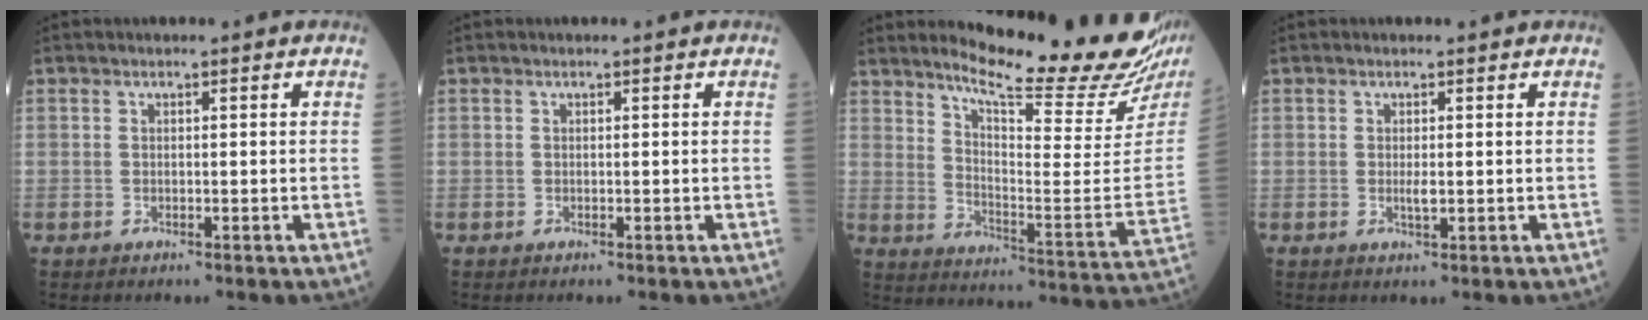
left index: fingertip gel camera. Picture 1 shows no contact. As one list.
[{"total": 0.0}, {"total": 22.7, "force": [19.8, 0.8, 11.2], "torque": [-0.175, -0.099, 0.261]}, {"total": 1.3, "force": [0.3, 0.3, 1.3], "torque": [-0.029, -0.001, 0.004]}]